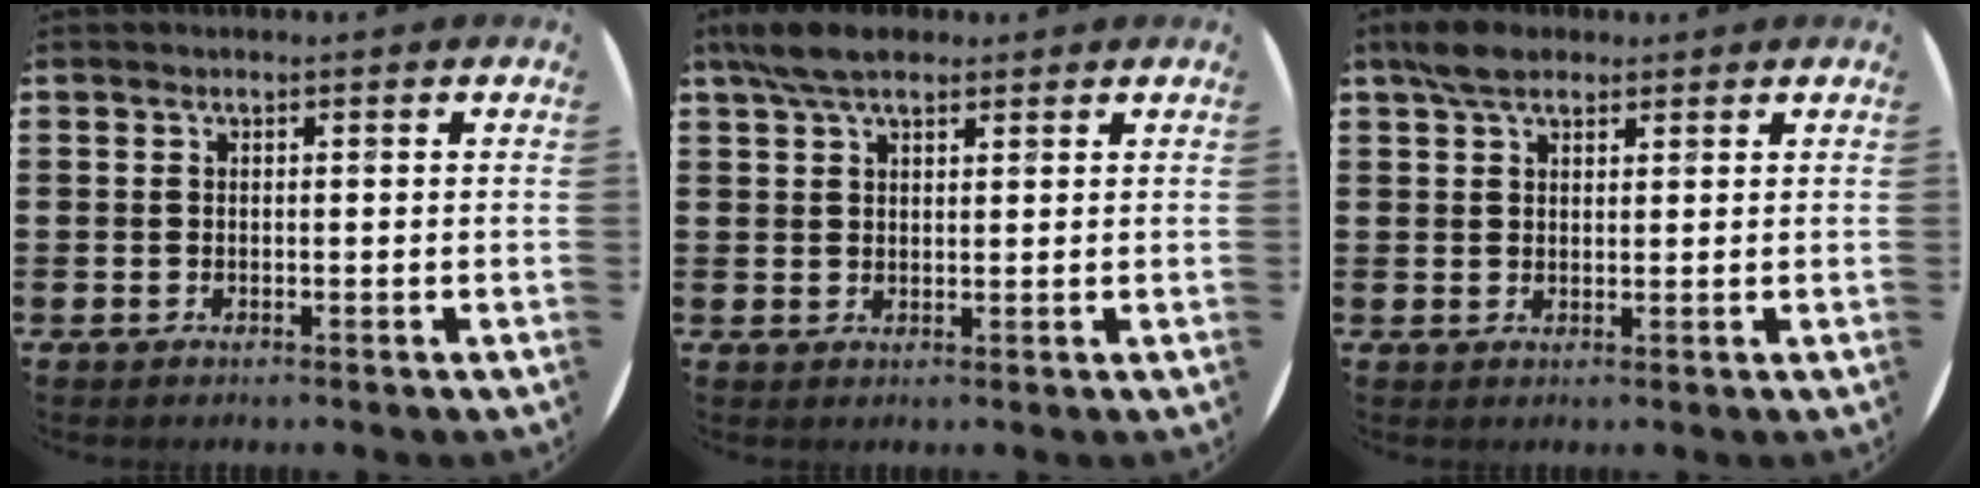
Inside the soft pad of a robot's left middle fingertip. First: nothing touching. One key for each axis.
{"total": 5.0, "fx": 3.9, "fy": 1.8, "fz": 2.6, "tx": -0.060, "ty": 0.002, "tz": 0.073}
{"total": 3.9, "fx": 3.0, "fy": 1.7, "fz": 1.9, "tx": -0.034, "ty": 0.006, "tz": 0.054}